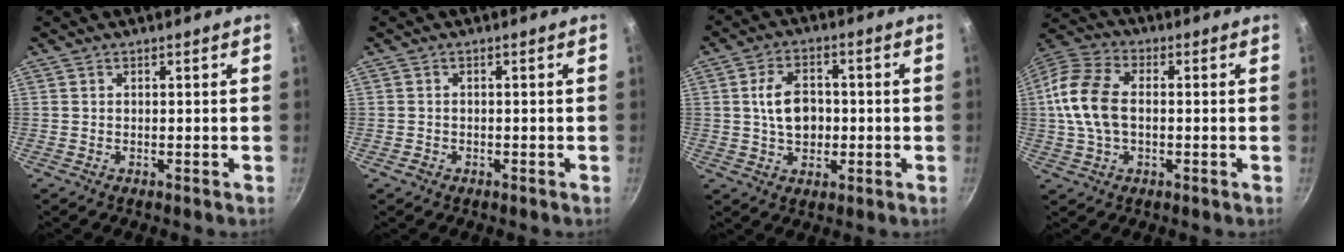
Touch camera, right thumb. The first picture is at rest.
{"total": 1.1, "force": [-0.6, 0.9, 0.3], "torque": [-0.007, 0.006, -0.007]}
{"total": 8.7, "force": [0.1, 6.0, 6.4], "torque": [-0.087, 0.011, -0.001]}
{"total": 12.8, "force": [0.1, 8.0, 10.0], "torque": [-0.194, 0.025, -0.011]}